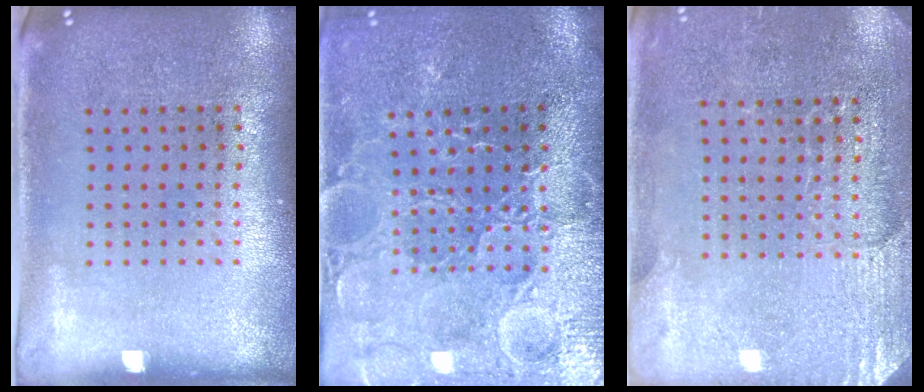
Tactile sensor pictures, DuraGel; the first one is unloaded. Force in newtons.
{"total": 3.7, "press": 3.6, "slide": 0.9}
{"total": 2.8, "press": 2.6, "slide": 0.8}